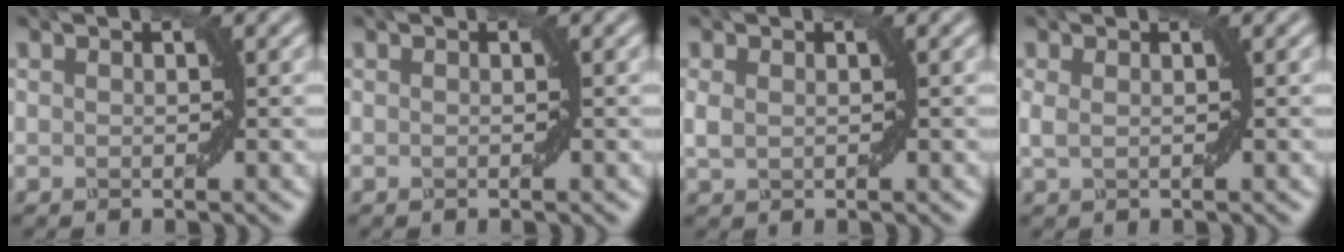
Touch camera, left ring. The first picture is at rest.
{"total": 0.0}
{"total": 0.8, "force": [0.1, 0.6, 0.5], "torque": [-0.014, 0.000, 0.007]}
{"total": 0.8, "force": [0.2, 0.3, 0.7], "torque": [-0.014, -0.001, 0.005]}